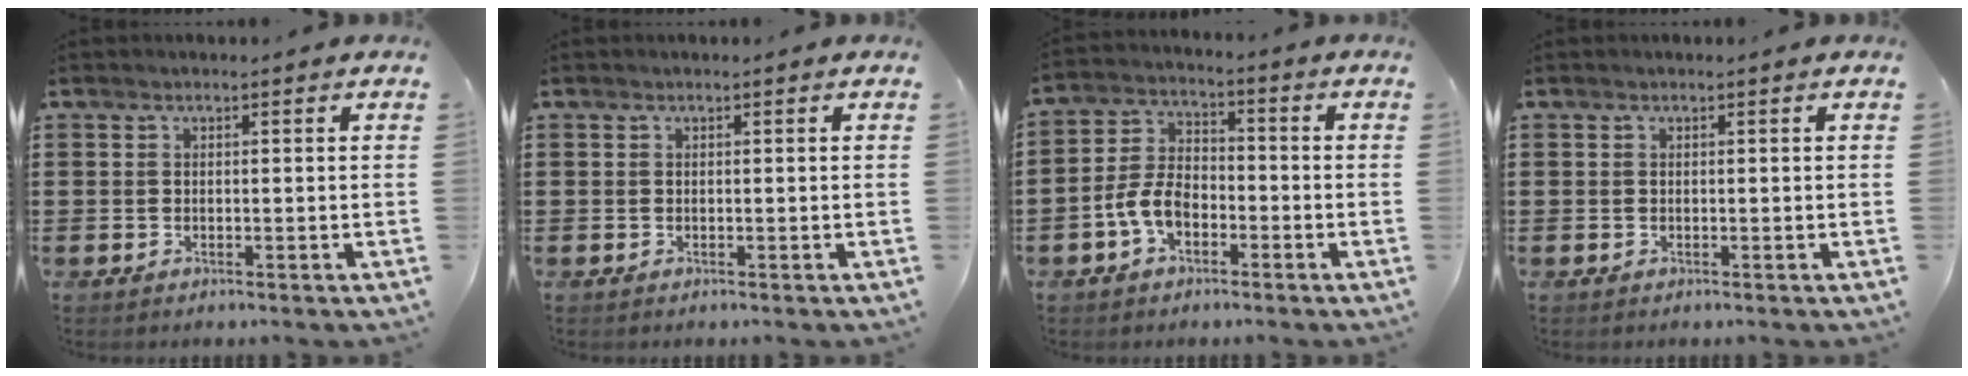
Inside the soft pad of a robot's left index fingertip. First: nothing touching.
{"total": 0.0}
{"total": 6.1, "force": [-2.8, 3.6, 4.1], "torque": [-0.106, 0.005, -0.061]}
{"total": 0.0}